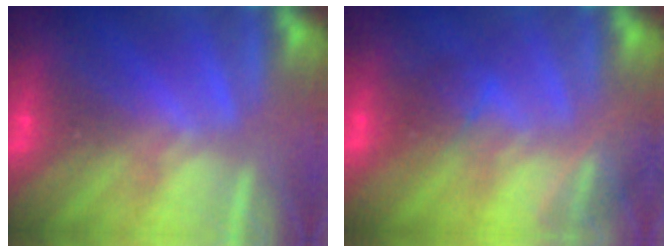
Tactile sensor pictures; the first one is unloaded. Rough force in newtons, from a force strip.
{"total": 3.5}